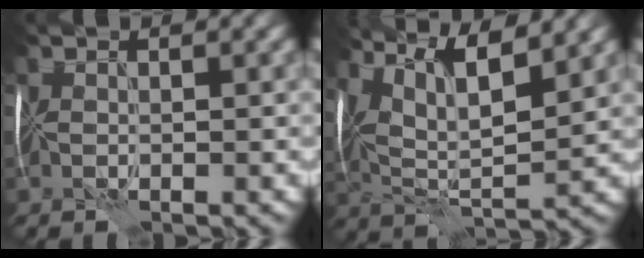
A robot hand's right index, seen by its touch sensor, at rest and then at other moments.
{"total": 9.5, "force": [5.4, 3.1, 7.2], "torque": [-0.128, 0.014, 0.076]}